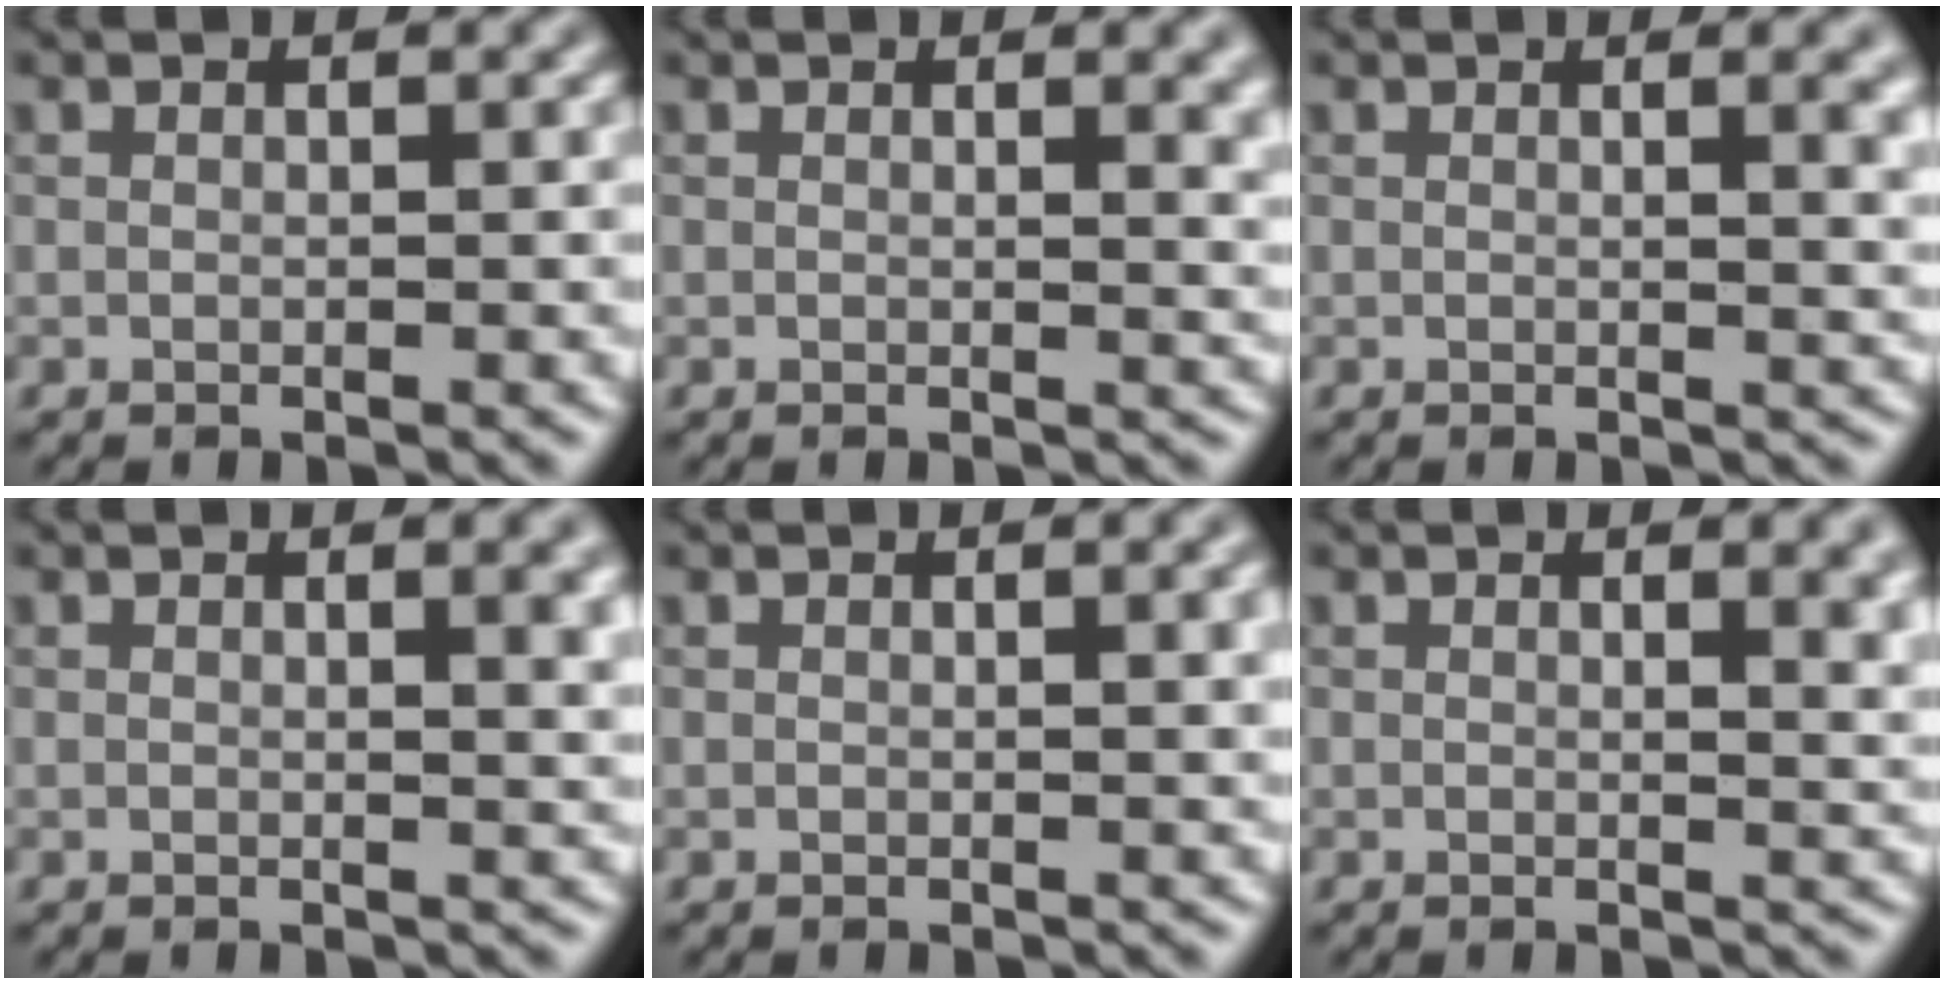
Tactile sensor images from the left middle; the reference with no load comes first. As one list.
[{"total": 2.6, "force": [1.1, 1.0, 2.1], "torque": [-0.013, 0.001, 0.014]}, {"total": 3.3, "force": [1.0, 1.2, 2.9], "torque": [-0.022, 0.002, 0.011]}, {"total": 3.4, "force": [1.1, 1.2, 3.0], "torque": [-0.025, 0.004, 0.011]}, {"total": 2.3, "force": [0.7, 0.7, 2.0], "torque": [-0.018, 0.005, 0.007]}, {"total": 3.5, "force": [1.5, 1.4, 2.9], "torque": [-0.022, 0.002, 0.017]}]